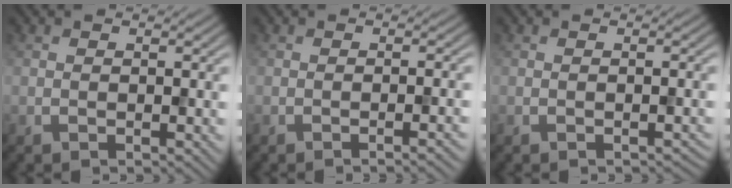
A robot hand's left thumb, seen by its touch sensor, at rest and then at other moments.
{"total": 1.9, "force": [-0.9, 0.4, 1.6], "torque": [-0.012, 0.003, -0.021]}
{"total": 0.7, "force": [-0.5, 0.2, 0.4], "torque": [-0.003, -0.001, -0.005]}